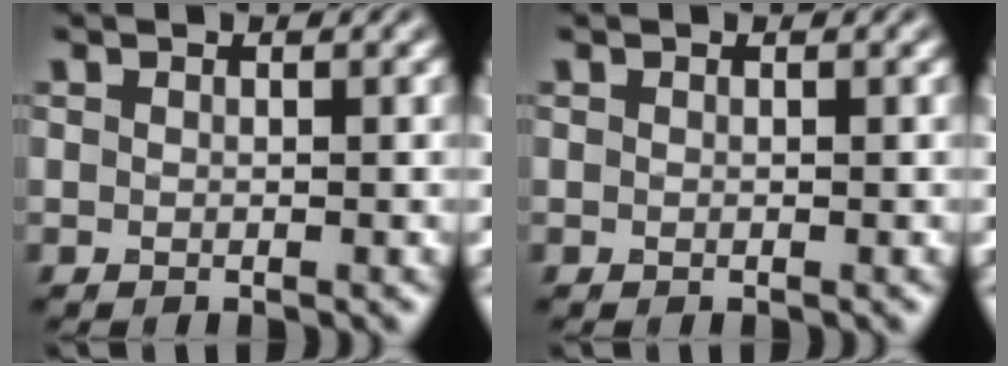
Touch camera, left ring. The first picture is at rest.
{"total": 0.0}